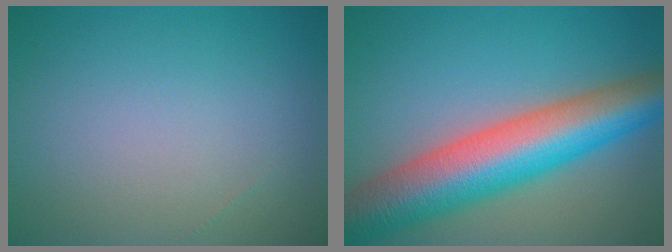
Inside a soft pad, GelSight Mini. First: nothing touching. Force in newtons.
{"total": 11.5, "press": 11.5, "slide": 0.3}